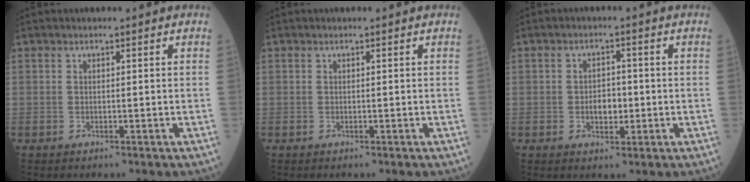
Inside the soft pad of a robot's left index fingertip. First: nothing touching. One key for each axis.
{"total": 0.0}
{"total": 3.3, "fx": -0.6, "fy": 2.0, "fz": 2.6, "tx": -0.042, "ty": 0.004, "tz": -0.006}